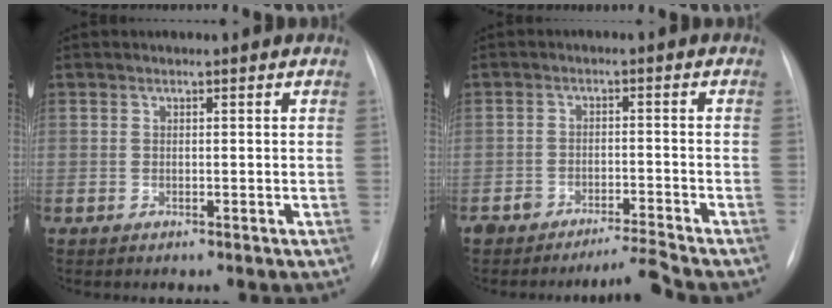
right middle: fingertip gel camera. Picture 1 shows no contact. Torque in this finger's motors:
{"motor_torque": [-0.07, -0.30, 0.02, 0.02]}